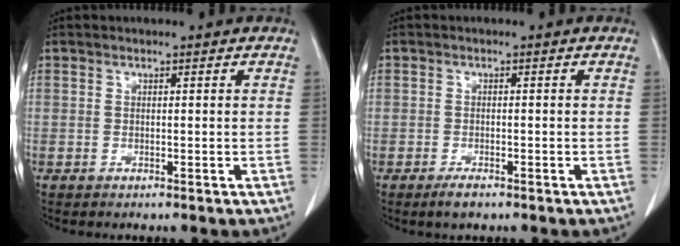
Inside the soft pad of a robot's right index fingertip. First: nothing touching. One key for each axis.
{"total": 2.1, "fx": -1.6, "fy": 0.8, "fz": 1.1, "tx": -0.022, "ty": -0.001, "tz": -0.025}